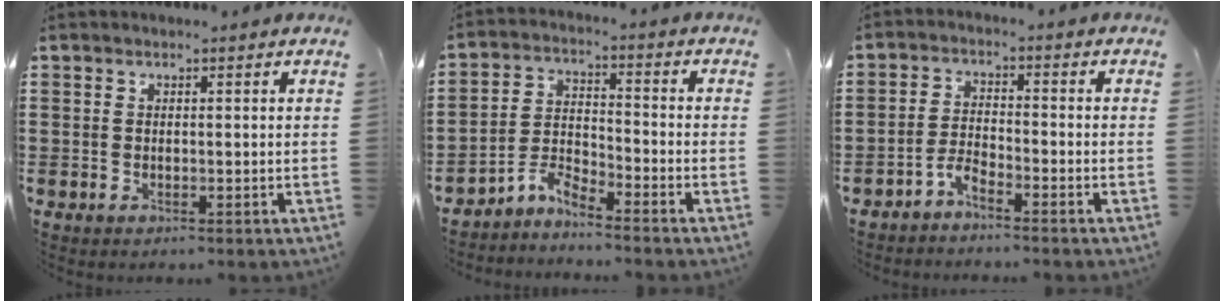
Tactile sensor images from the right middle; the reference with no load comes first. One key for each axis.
{"total": 4.7, "fx": -4.6, "fy": 0.3, "fz": 0.8, "tx": -0.028, "ty": 0.003, "tz": -0.097}
{"total": 2.9, "fx": -2.7, "fy": 0.4, "fz": 0.9, "tx": -0.027, "ty": 0.004, "tz": -0.056}